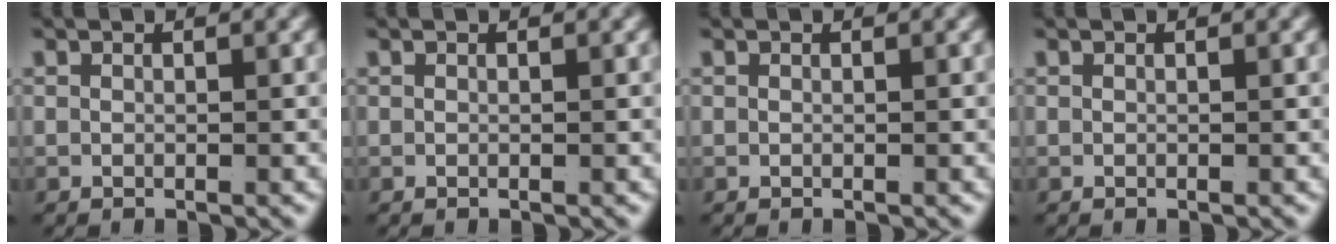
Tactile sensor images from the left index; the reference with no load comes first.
{"total": 0.0}
{"total": 0.0}
{"total": 0.0}